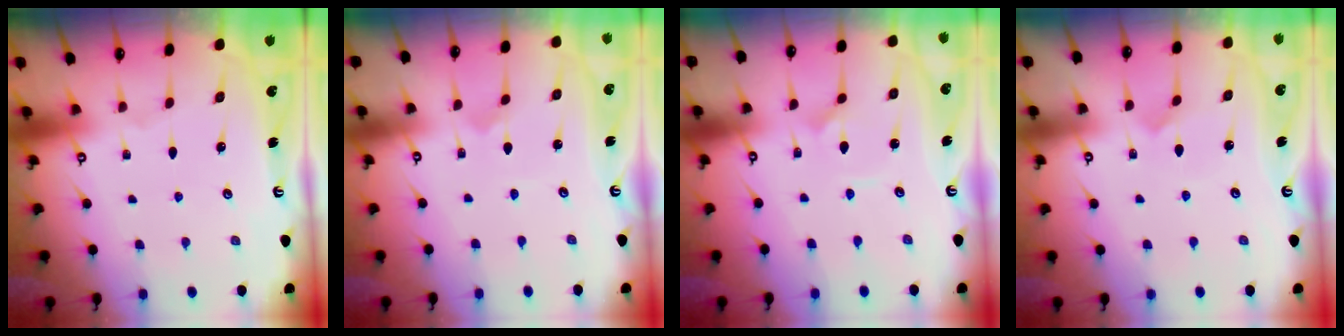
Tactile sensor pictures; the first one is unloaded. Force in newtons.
{"total": 0.5, "press": 0.5, "slide": 0.0}
{"total": 2.9, "press": 2.9, "slide": 0.4}
{"total": 2.8, "press": 2.8, "slide": 0.2}